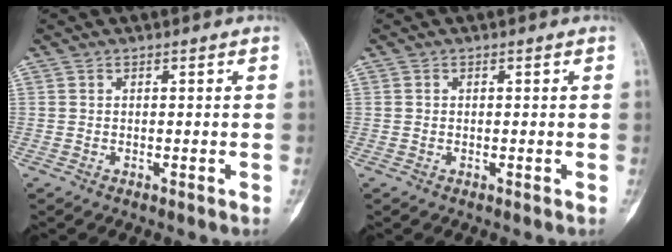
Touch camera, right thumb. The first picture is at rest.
{"total": 0.0}